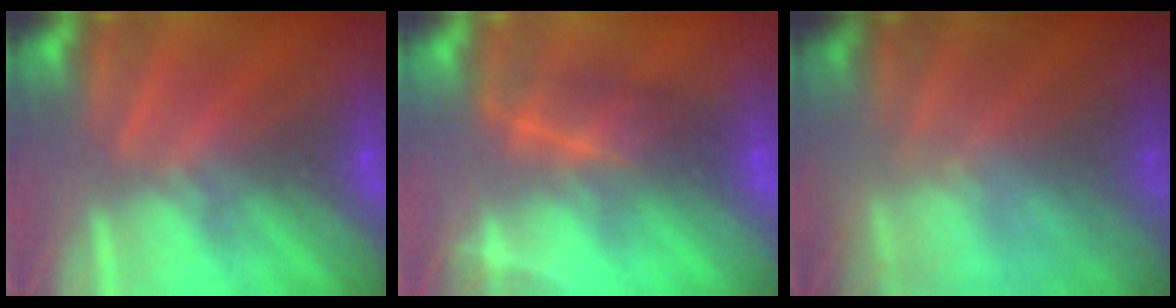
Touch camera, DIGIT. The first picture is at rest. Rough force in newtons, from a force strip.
{"total": 3.7}
{"total": 7.7}